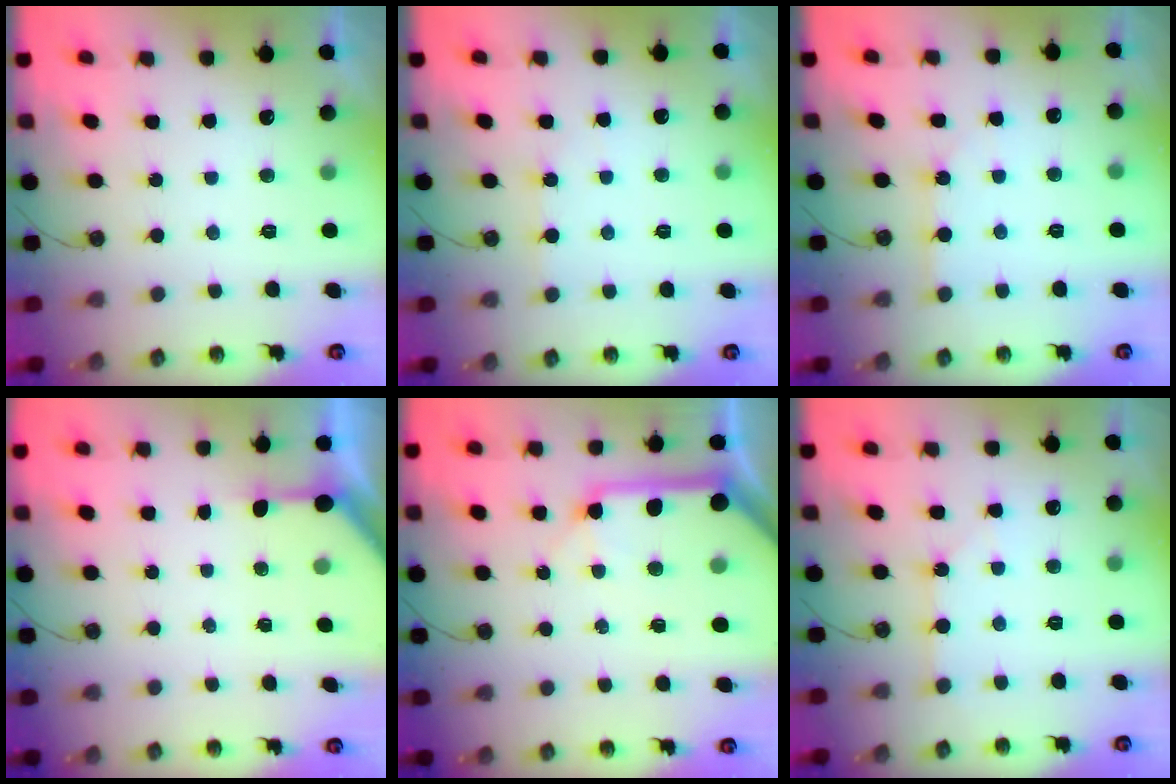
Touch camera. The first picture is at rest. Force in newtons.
{"total": 2.9, "press": 2.9, "slide": 0.5}
{"total": 2.5, "press": 2.5, "slide": 0.3}
{"total": 3.8, "press": 3.8, "slide": 0.3}
{"total": 15.4, "press": 15.2, "slide": 2.2}
{"total": 0.9, "press": 0.8, "slide": 0.2}